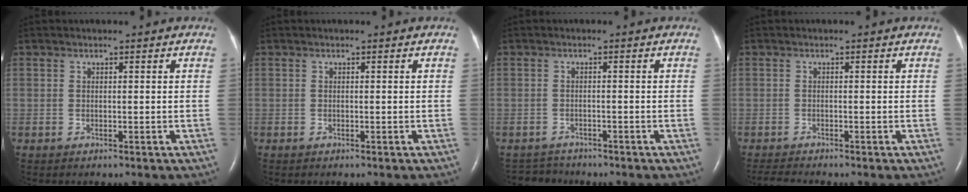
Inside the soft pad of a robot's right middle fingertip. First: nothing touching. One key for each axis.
{"total": 0.0}
{"total": 3.1, "fx": -2.9, "fy": 0.8, "fz": -0.7, "tx": 0.007, "ty": -0.009, "tz": -0.049}
{"total": 2.4, "fx": -2.3, "fy": -0.4, "fz": 0.6, "tx": -0.017, "ty": -0.014, "tz": -0.040}